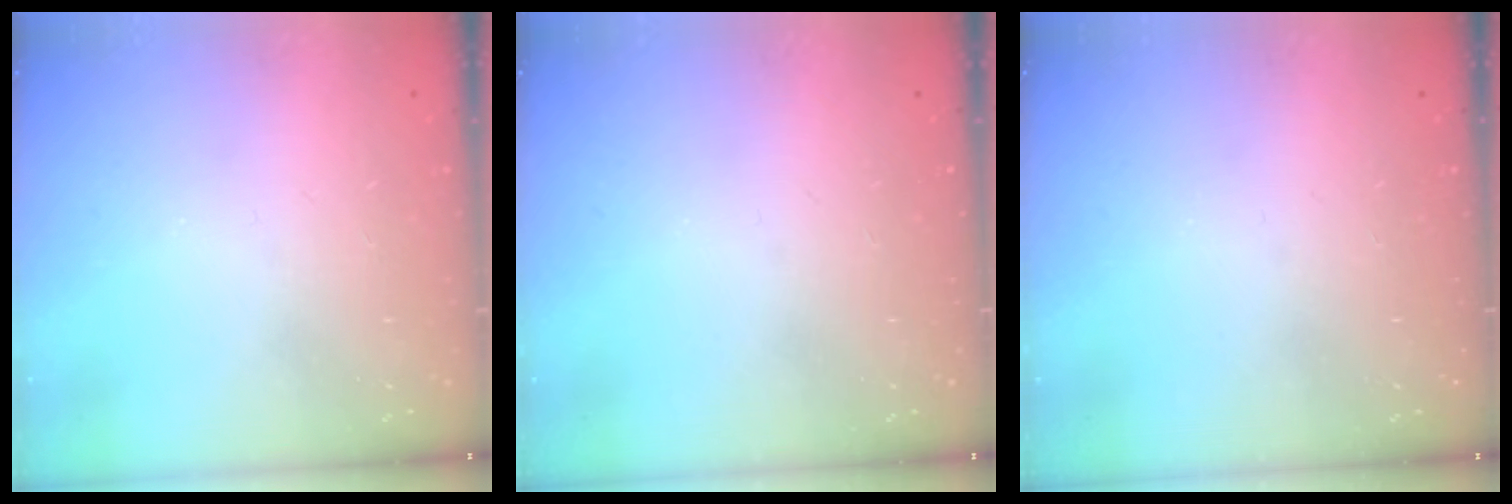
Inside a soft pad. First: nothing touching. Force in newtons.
{"total": 0.0}
{"total": 0.0}